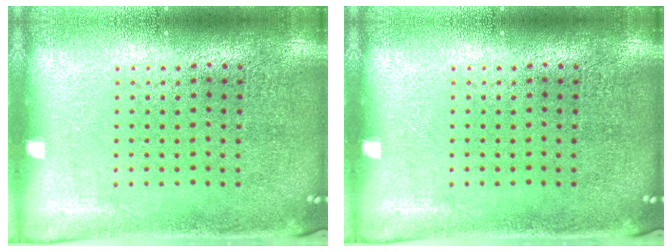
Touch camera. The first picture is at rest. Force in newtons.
{"total": 0.0}